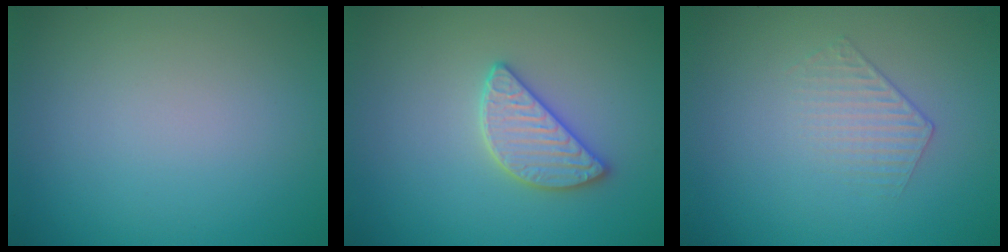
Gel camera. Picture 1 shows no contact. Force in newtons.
{"total": 2.8, "press": 2.8, "slide": 0.5}
{"total": 1.3, "press": 0.6, "slide": 1.2}